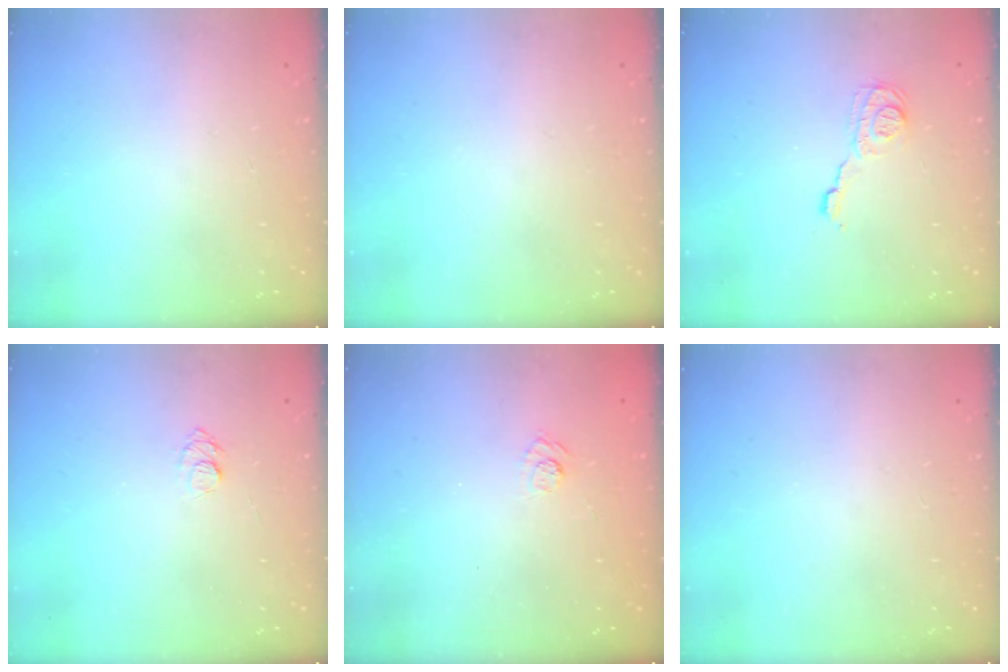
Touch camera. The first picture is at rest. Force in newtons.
{"total": 0.0}
{"total": 8.4, "press": 8.4, "slide": 0.3}
{"total": 5.0, "press": 5.0, "slide": 0.5}
{"total": 3.9, "press": 3.6, "slide": 1.4}
{"total": 0.0}